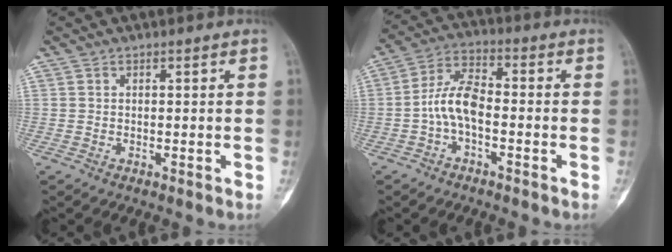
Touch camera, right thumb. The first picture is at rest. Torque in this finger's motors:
{"motor_torque": [0.11, 0.12, 0.05, -0.03, 0.06]}